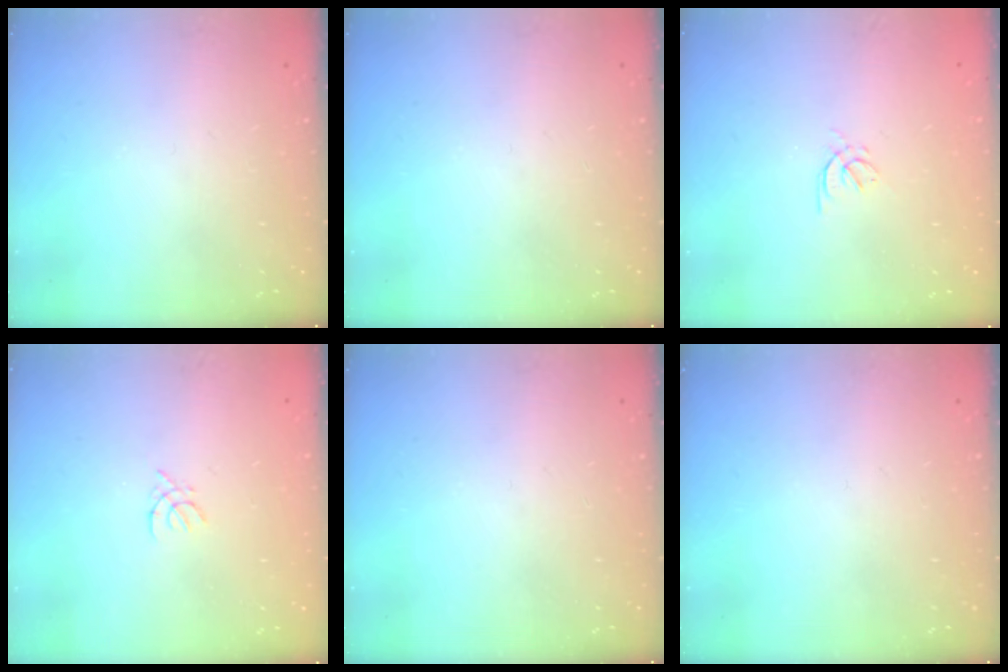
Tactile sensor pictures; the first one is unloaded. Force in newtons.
{"total": 0.0}
{"total": 2.2, "press": 2.1, "slide": 0.7}
{"total": 1.8, "press": 1.8, "slide": 0.4}
{"total": 0.0}
{"total": 0.0}